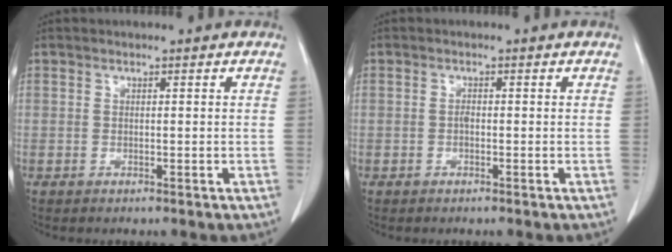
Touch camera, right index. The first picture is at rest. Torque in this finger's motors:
{"motor_torque": [0.15, -0.09, 0.00, 0.01]}